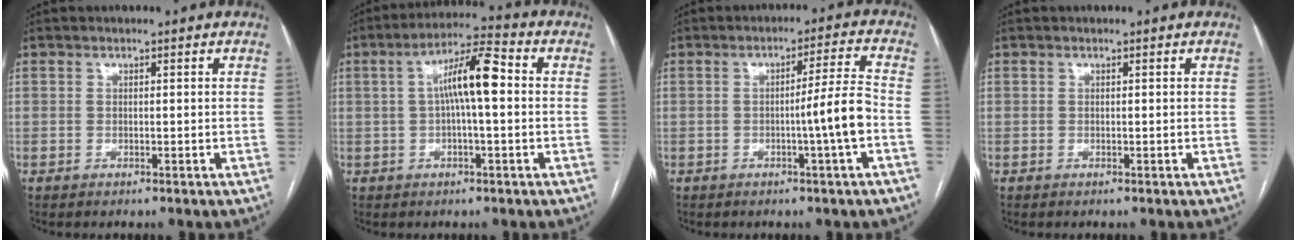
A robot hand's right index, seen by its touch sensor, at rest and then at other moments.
{"total": 9.1, "force": [1.1, 1.5, 8.9], "torque": [-0.161, 0.027, 0.014]}
{"total": 6.6, "force": [-1.6, -1.2, 6.3], "torque": [-0.089, 0.001, -0.026]}
{"total": 0.0}